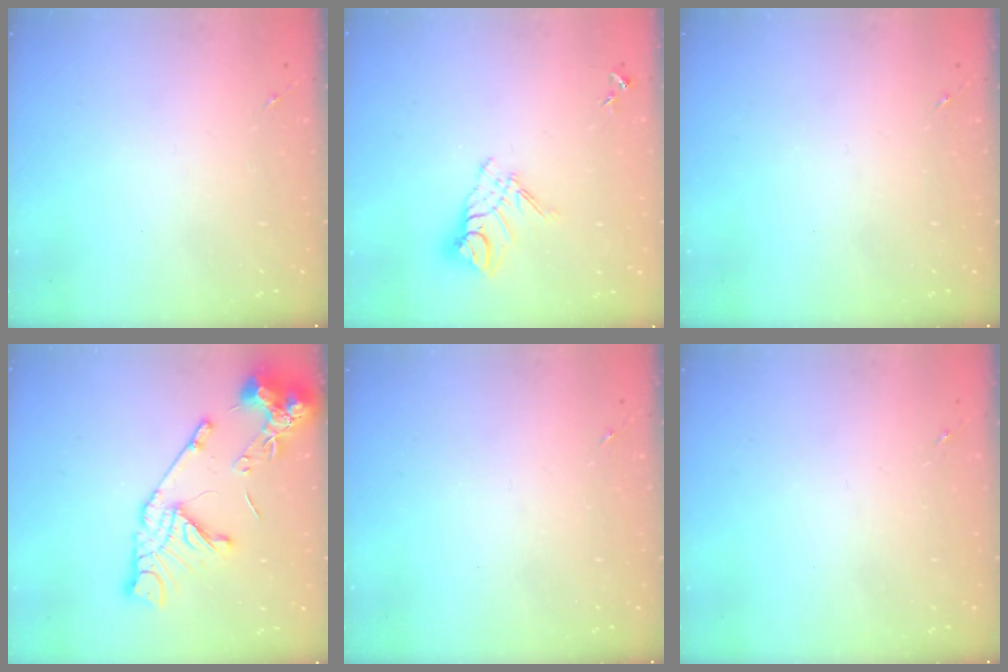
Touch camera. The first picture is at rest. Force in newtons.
{"total": 10.9, "press": 10.8, "slide": 0.9}
{"total": 0.0}
{"total": 16.8, "press": 16.6, "slide": 1.9}
{"total": 0.0}
{"total": 0.0}